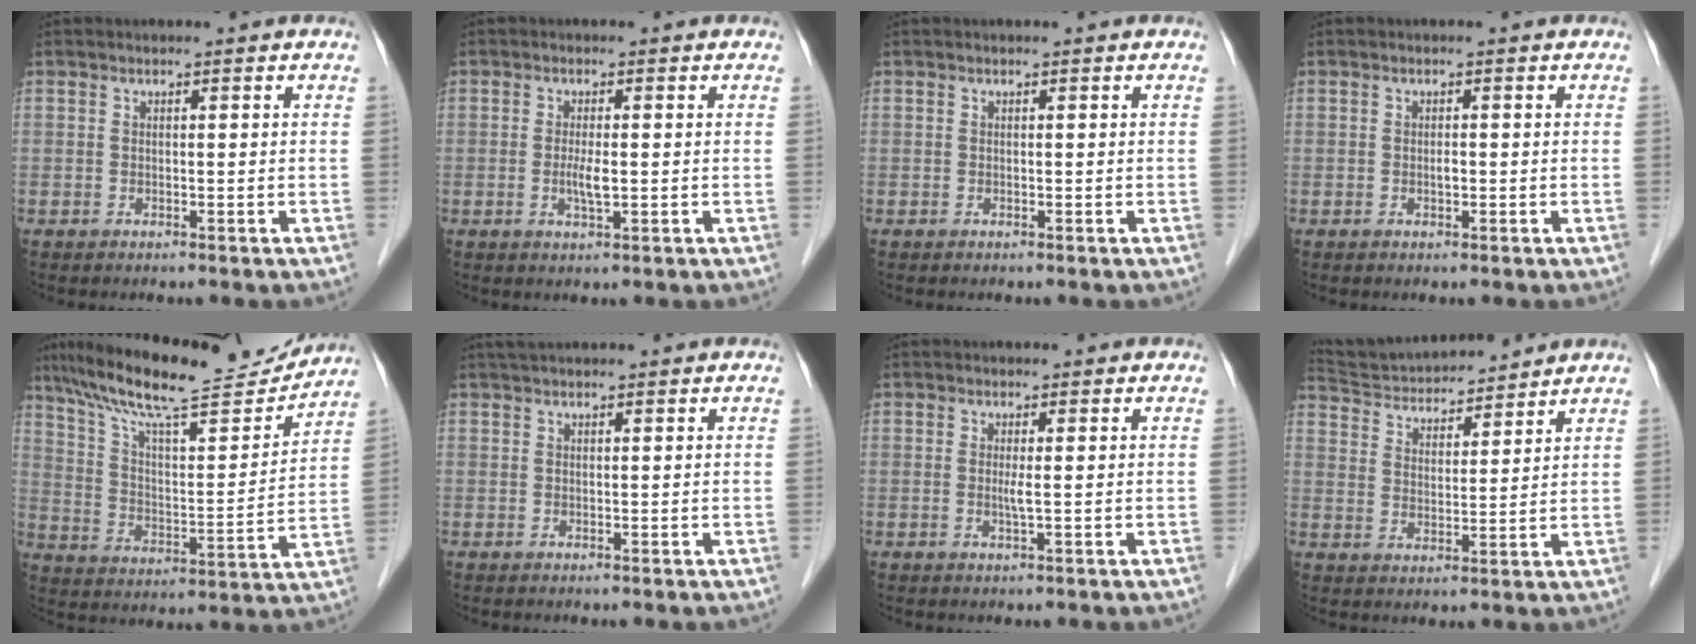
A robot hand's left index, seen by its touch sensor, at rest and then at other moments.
{"total": 2.5, "force": [-0.3, 0.5, 2.5], "torque": [-0.053, -0.003, -0.003]}
{"total": 0.0}
{"total": 0.8, "force": [-0.2, 0.4, 0.7], "torque": [-0.013, 0.001, -0.003]}
{"total": 20.5, "force": [18.2, 2.1, 9.1], "torque": [-0.163, 0.006, 0.285]}
{"total": 3.3, "force": [3.0, 0.2, 1.4], "torque": [-0.017, 0.035, 0.049]}
{"total": 1.2, "force": [0.1, -0.2, 1.2], "torque": [-0.027, -0.002, 0.001]}
{"total": 12.9, "force": [12.4, 1.8, 3.1], "torque": [-0.062, 0.023, 0.212]}